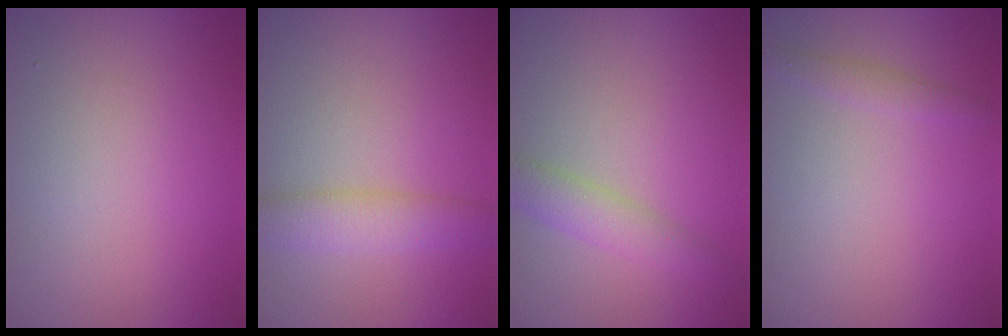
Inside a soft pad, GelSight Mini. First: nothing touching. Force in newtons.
{"total": 3.8, "press": 3.8, "slide": 0.1}
{"total": 2.8, "press": 2.8, "slide": 0.1}
{"total": 1.3, "press": 1.3, "slide": 0.0}